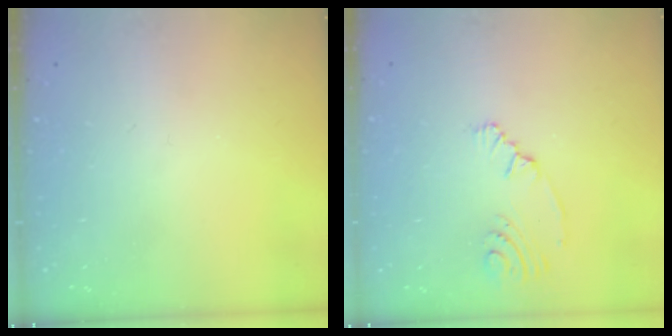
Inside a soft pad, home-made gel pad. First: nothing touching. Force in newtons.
{"total": 2.8, "press": 2.1, "slide": 1.9}